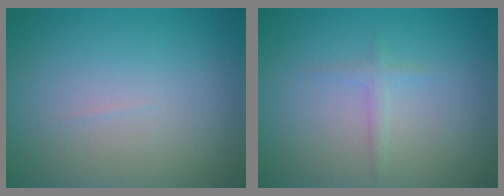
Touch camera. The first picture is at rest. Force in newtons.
{"total": 1.0, "press": 1.0, "slide": 0.1}